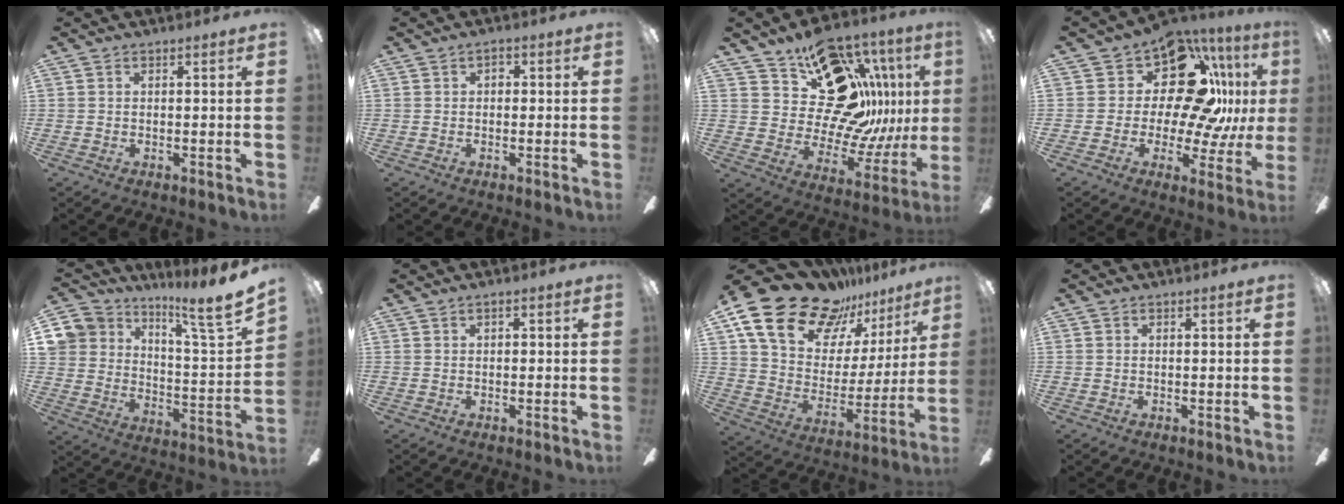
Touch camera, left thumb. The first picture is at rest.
{"total": 1.7, "force": [0.4, 1.1, 1.2], "torque": [-0.016, 0.005, 0.004]}
{"total": 21.9, "force": [10.2, 13.2, 14.2], "torque": [-0.212, -0.073, 0.202]}
{"total": 19.9, "force": [8.7, 11.4, 13.8], "torque": [-0.206, -0.059, 0.154]}
{"total": 13.1, "force": [10.5, 4.4, 6.5], "torque": [-0.101, -0.081, 0.179]}
{"total": 0.9, "force": [0.4, 0.5, 0.7], "torque": [-0.015, 0.003, 0.007]}
{"total": 23.3, "force": [17.4, 12.4, 9.5], "torque": [-0.175, -0.112, 0.321]}
{"total": 0.0}